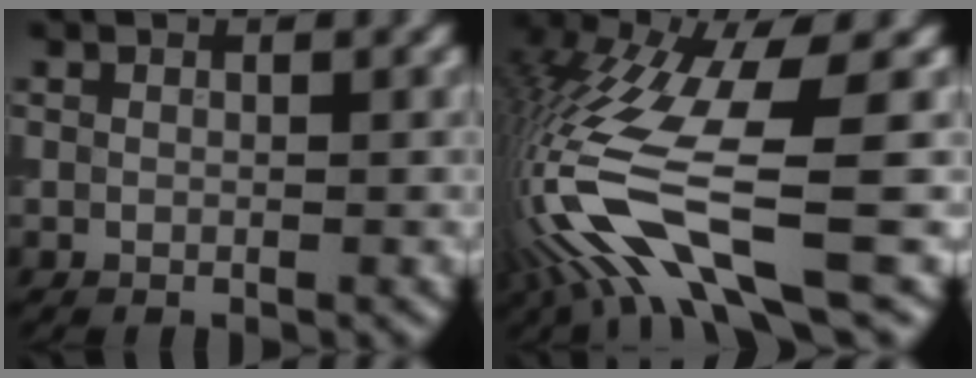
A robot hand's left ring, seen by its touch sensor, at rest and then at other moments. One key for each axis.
{"total": 11.7, "fx": -3.4, "fy": 3.1, "fz": 10.7, "tx": -0.232, "ty": -0.005, "tz": -0.064}